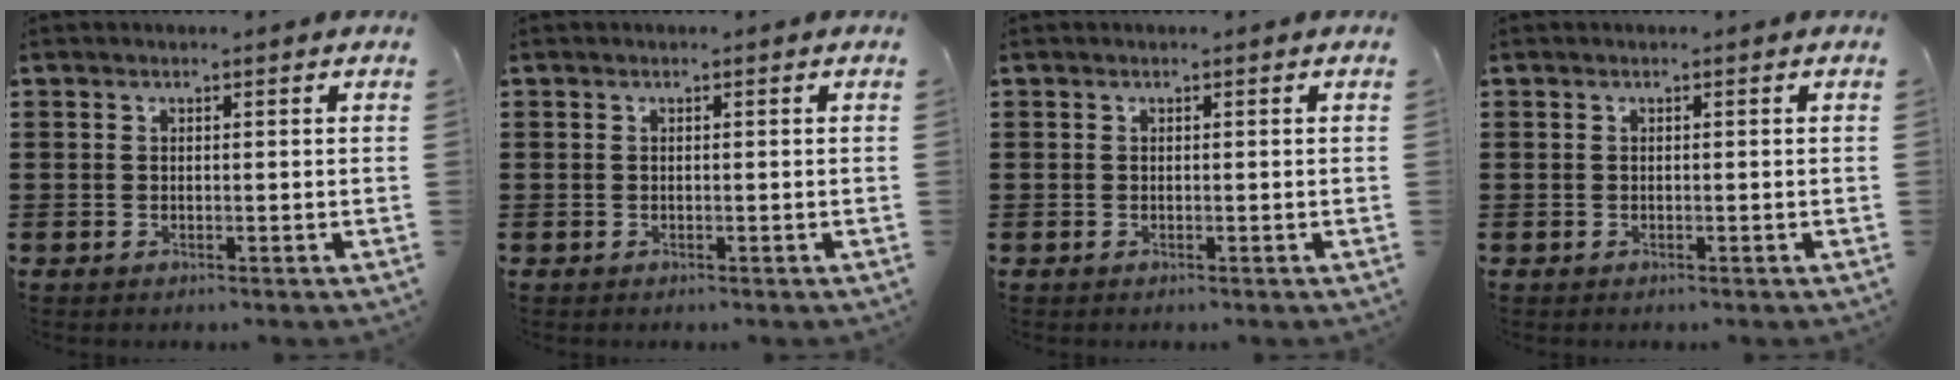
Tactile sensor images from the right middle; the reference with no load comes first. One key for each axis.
{"total": 0.0}
{"total": 0.0}
{"total": 0.0}